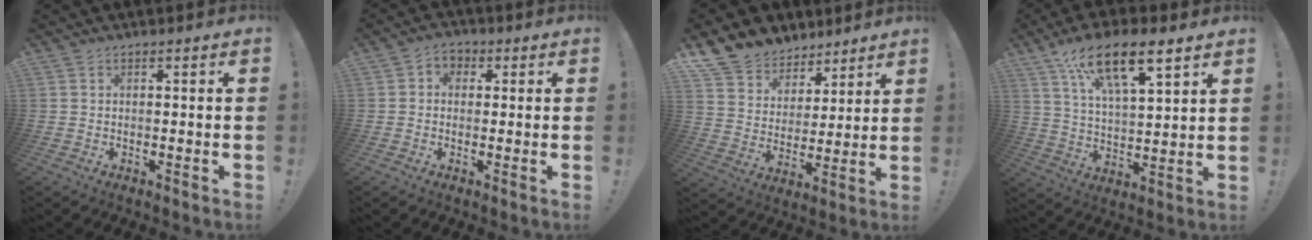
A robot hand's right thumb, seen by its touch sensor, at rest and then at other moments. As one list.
[{"total": 3.4, "force": [-0.1, 3.0, 1.7], "torque": [-0.026, 0.005, -0.001]}, {"total": 11.5, "force": [8.7, 7.3, 1.7], "torque": [-0.031, -0.071, 0.168]}, {"total": 16.2, "force": [10.1, 5.6, 11.5], "torque": [-0.187, -0.046, 0.170]}]